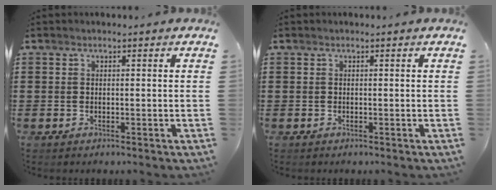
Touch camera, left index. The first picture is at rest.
{"total": 0.0}